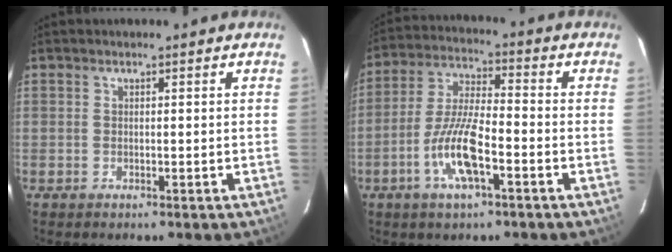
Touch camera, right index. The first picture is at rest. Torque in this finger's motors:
{"motor_torque": [0.82, -0.64, 0.71, 0.09]}